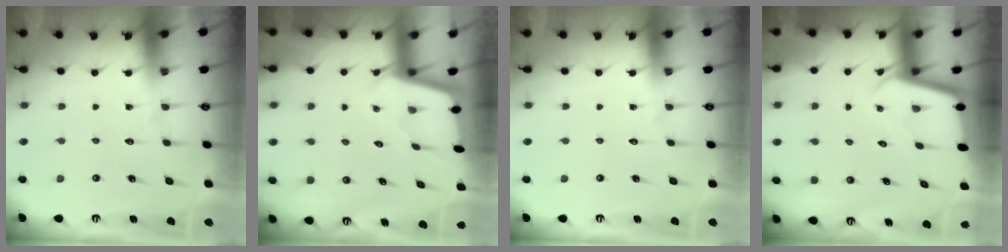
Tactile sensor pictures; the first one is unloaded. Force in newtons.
{"total": 1.8, "press": 1.8, "slide": 0.1}
{"total": 0.0}
{"total": 2.3, "press": 2.3, "slide": 0.1}